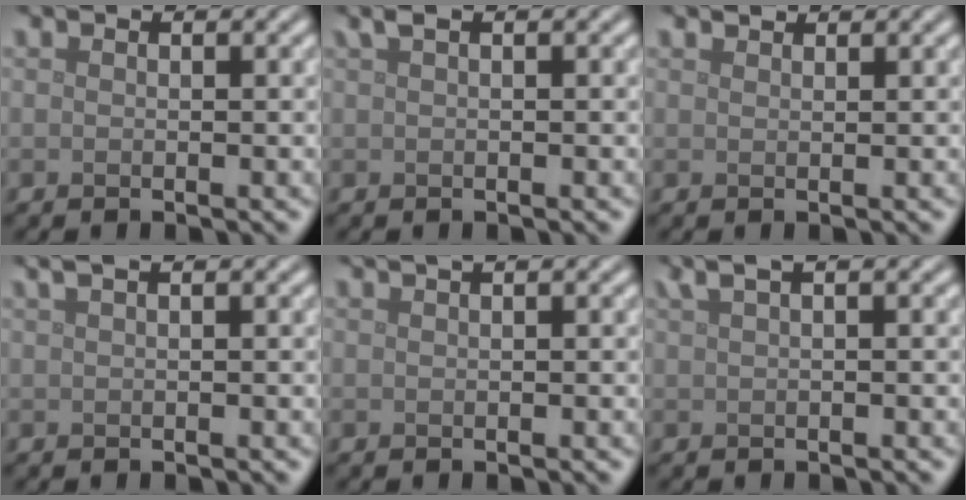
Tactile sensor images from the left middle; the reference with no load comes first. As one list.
[{"total": 1.3, "force": [0.6, 0.3, 1.0], "torque": [-0.021, 0.009, 0.011]}, {"total": 0.7, "force": [0.7, 0.1, 0.1], "torque": [-0.003, -0.002, 0.012]}, {"total": 3.2, "force": [1.7, 1.5, 2.3], "torque": [-0.022, 0.021, 0.004]}, {"total": 1.8, "force": [1.1, 0.6, 1.3], "torque": [-0.017, 0.005, 0.012]}, {"total": 3.3, "force": [1.7, 1.3, 2.5], "torque": [-0.032, 0.014, 0.016]}]